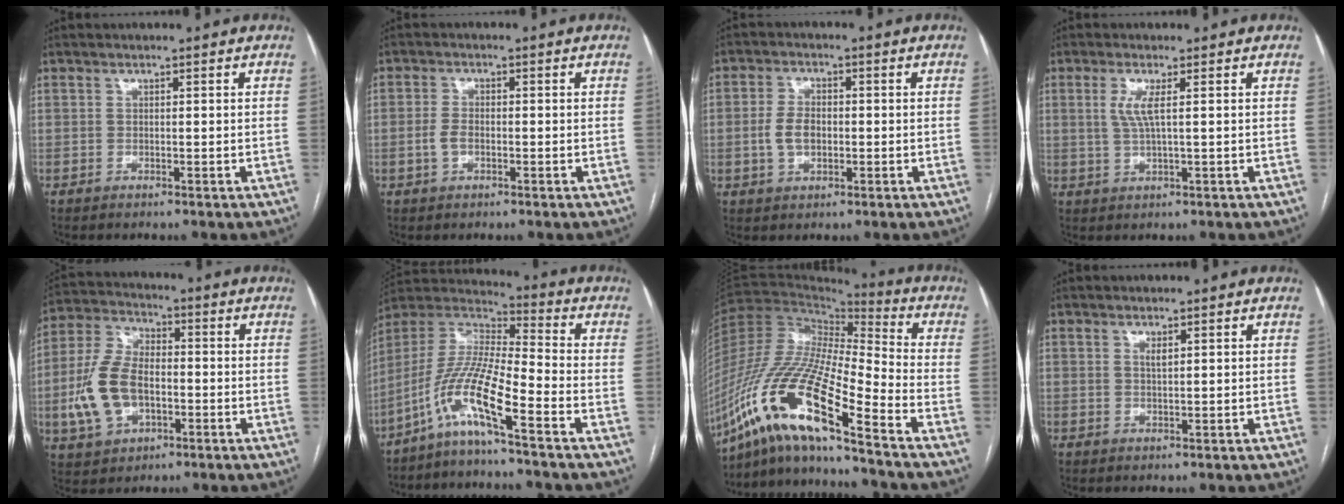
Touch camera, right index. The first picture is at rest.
{"total": 2.8, "force": [-0.7, 1.5, 2.2], "torque": [-0.050, 0.005, -0.013]}
{"total": 4.9, "force": [-0.6, 3.0, 3.9], "torque": [-0.084, 0.009, -0.009]}
{"total": 3.4, "force": [0.9, 0.1, 3.2], "torque": [-0.076, -0.001, 0.018]}
{"total": 12.3, "force": [-2.7, 7.3, 9.6], "torque": [-0.223, 0.016, -0.046]}
{"total": 11.5, "force": [-6.6, -0.3, 9.4], "torque": [-0.203, -0.003, -0.138]}
{"total": 18.5, "force": [-12.3, 1.2, 13.9], "torque": [-0.287, -0.016, -0.229]}
{"total": 1.0, "force": [0.5, 0.2, 0.8], "torque": [-0.020, -0.002, 0.010]}